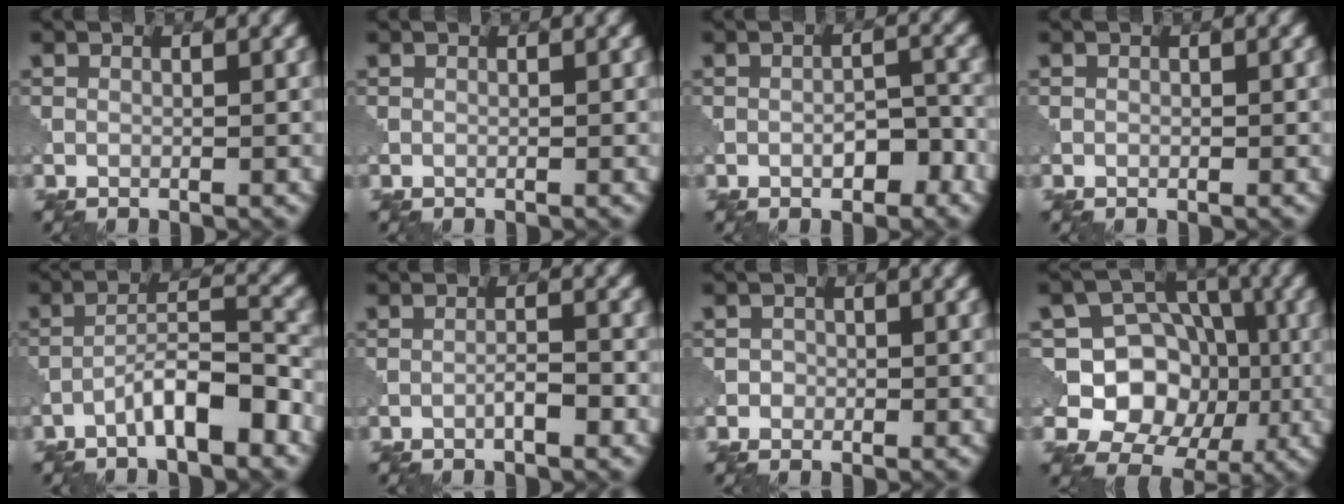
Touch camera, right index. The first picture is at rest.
{"total": 0.0}
{"total": 3.1, "force": [-1.4, 1.3, 2.4], "torque": [-0.033, 0.007, -0.021]}
{"total": 0.0}
{"total": 5.5, "force": [-3.3, 1.1, 4.3], "torque": [-0.070, 0.017, -0.062]}
{"total": 1.6, "force": [-0.9, 0.2, 1.4], "torque": [-0.024, 0.006, -0.018]}
{"total": 0.9, "force": [-0.2, 0.9, 0.1], "torque": [0.010, -0.001, -0.006]}
{"total": 9.8, "force": [-1.2, 8.2, 5.2], "torque": [-0.066, 0.002, -0.047]}